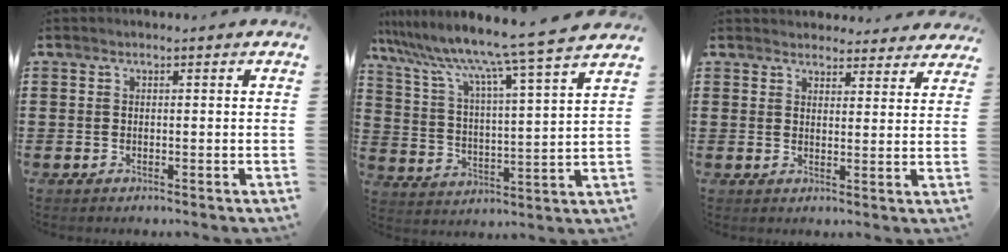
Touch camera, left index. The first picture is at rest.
{"total": 8.3, "force": [7.3, -1.4, 3.8], "torque": [-0.105, -0.063, 0.112]}
{"total": 3.7, "force": [3.6, 0.8, 0.2], "torque": [-0.006, -0.014, 0.066]}